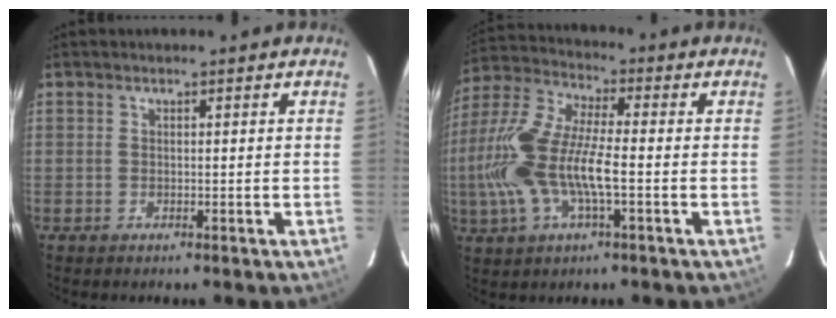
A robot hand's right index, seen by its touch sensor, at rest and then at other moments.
{"total": 16.4, "force": [-2.8, 5.2, 15.3], "torque": [-0.325, 0.002, -0.061]}